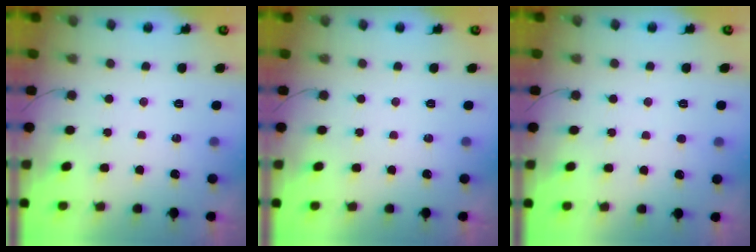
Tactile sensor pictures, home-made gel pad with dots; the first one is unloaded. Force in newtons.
{"total": 0.0}
{"total": 2.3, "press": 2.3, "slide": 0.2}